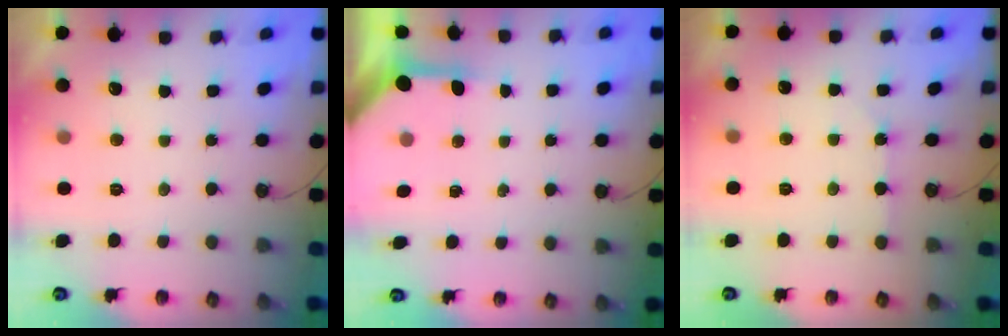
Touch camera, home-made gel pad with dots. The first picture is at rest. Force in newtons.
{"total": 3.5, "press": 3.5, "slide": 0.4}
{"total": 2.7, "press": 2.7, "slide": 0.5}